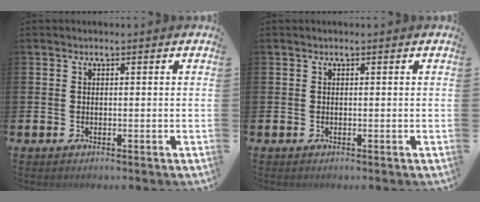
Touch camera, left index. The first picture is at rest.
{"total": 0.0}